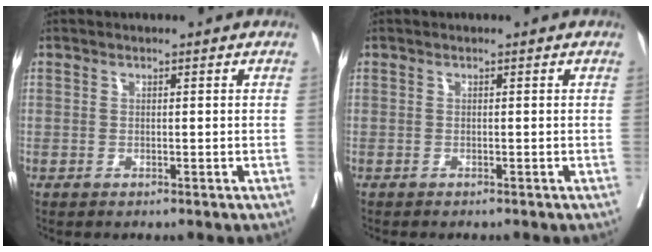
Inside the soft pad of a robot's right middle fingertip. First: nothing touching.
{"total": 0.9, "force": [-0.8, 0.1, 0.3], "torque": [0.000, 0.001, -0.012]}